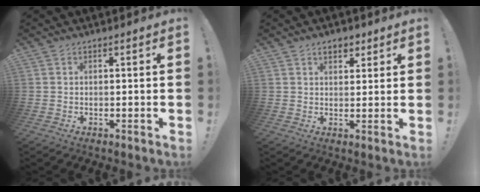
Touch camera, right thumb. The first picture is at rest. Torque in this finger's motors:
{"motor_torque": [0.34, 0.52, 0.07, -0.08, 0.00]}